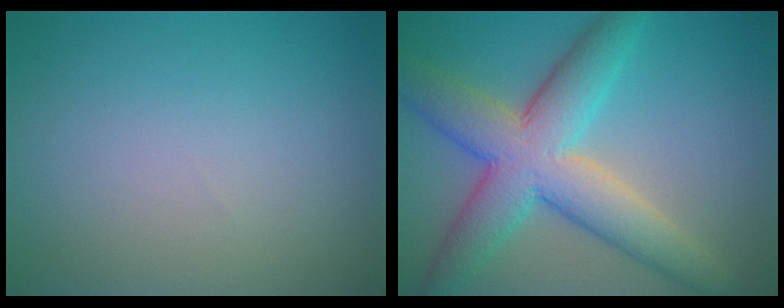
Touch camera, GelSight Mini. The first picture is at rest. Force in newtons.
{"total": 8.7, "press": 8.7, "slide": 0.4}